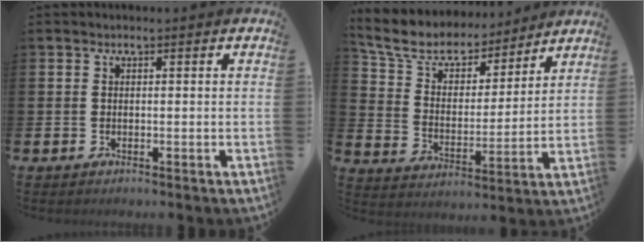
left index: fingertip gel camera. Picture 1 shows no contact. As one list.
[{"total": 8.1, "force": [7.3, 3.2, 1.6], "torque": [-0.081, -0.048, 0.132]}]